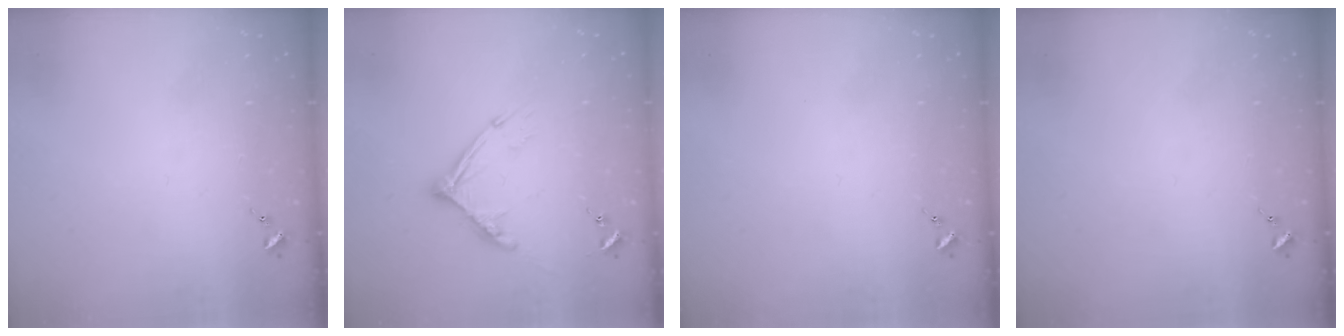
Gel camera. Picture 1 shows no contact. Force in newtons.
{"total": 12.8, "press": 12.7, "slide": 1.2}
{"total": 0.0}
{"total": 0.0}